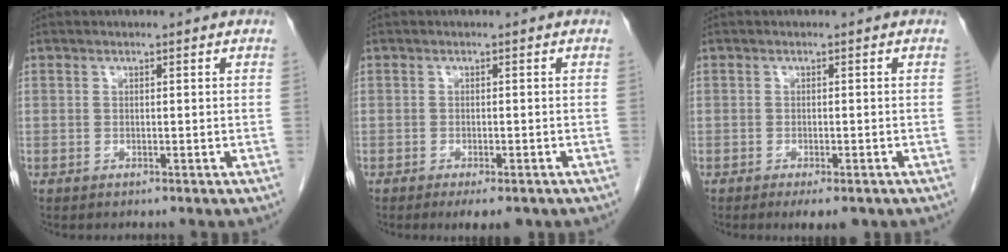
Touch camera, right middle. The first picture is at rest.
{"total": 4.2, "force": [-3.0, 1.3, 2.7], "torque": [-0.031, -0.005, -0.038]}
{"total": 3.9, "force": [-2.7, 1.2, 2.6], "torque": [-0.030, -0.005, -0.034]}